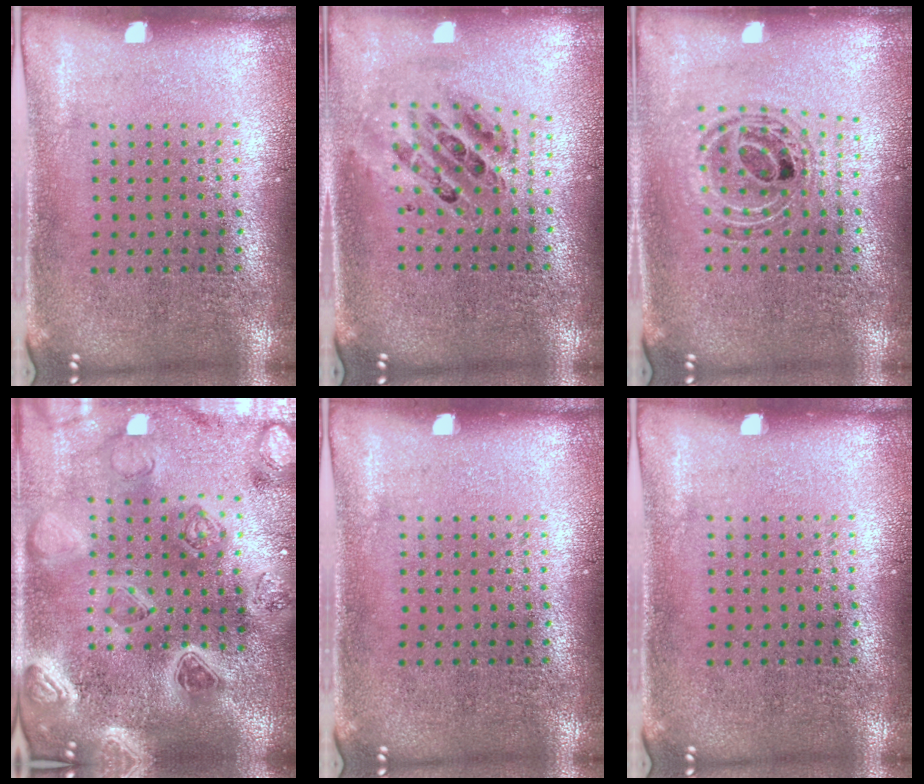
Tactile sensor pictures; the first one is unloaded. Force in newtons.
{"total": 0.8, "press": 0.7, "slide": 0.1}
{"total": 0.9, "press": 0.9, "slide": 0.2}
{"total": 4.2, "press": 3.7, "slide": 1.8}
{"total": 0.0}
{"total": 0.0}